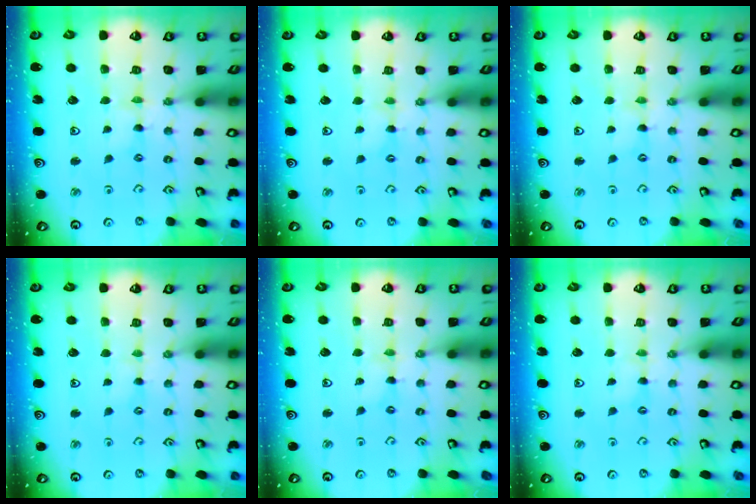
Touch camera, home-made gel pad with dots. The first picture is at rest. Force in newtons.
{"total": 0.5, "press": 0.5, "slide": 0.2}
{"total": 0.0}
{"total": 2.1, "press": 2.1, "slide": 0.2}
{"total": 0.0}
{"total": 1.2, "press": 1.2, "slide": 0.3}